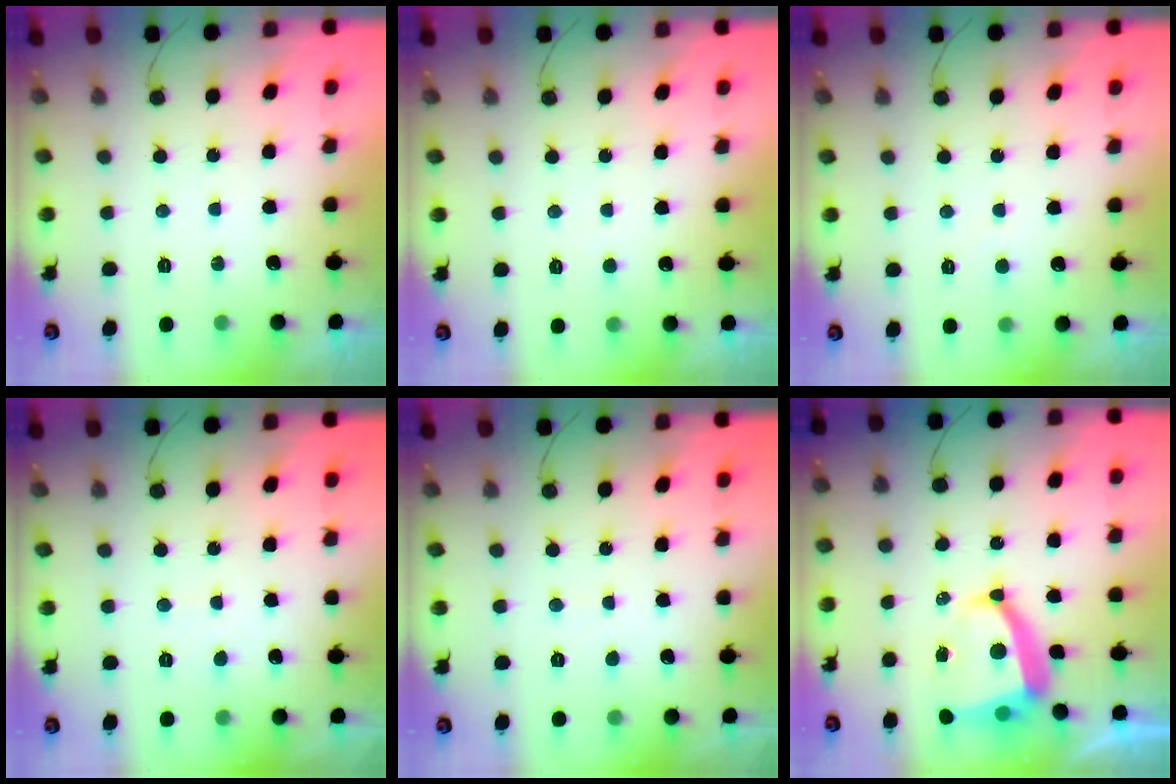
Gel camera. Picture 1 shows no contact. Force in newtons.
{"total": 1.7, "press": 1.7, "slide": 0.1}
{"total": 2.9, "press": 2.9, "slide": 0.3}
{"total": 1.6, "press": 1.6, "slide": 0.1}
{"total": 0.7, "press": 0.7, "slide": 0.0}
{"total": 10.0, "press": 9.9, "slide": 1.5}